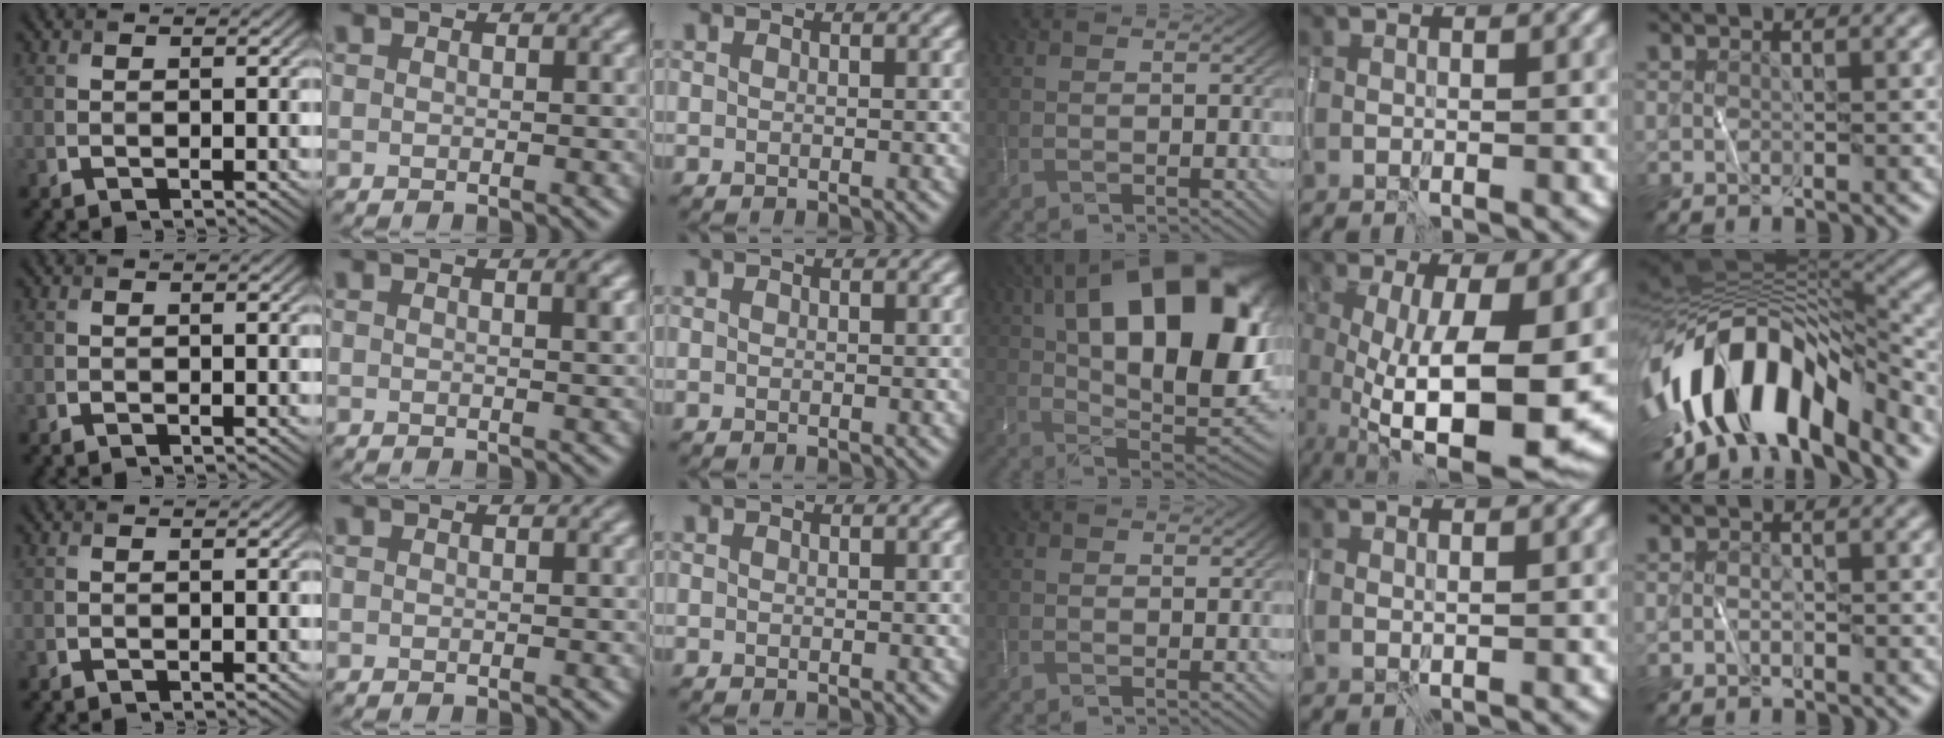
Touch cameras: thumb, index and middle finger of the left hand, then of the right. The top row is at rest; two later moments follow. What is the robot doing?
{"motion": "wipe", "object": "whiteboard"}